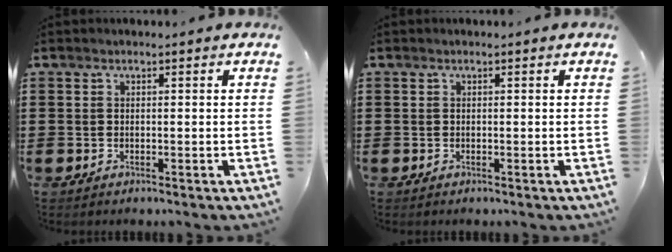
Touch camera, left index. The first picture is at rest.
{"total": 0.0}